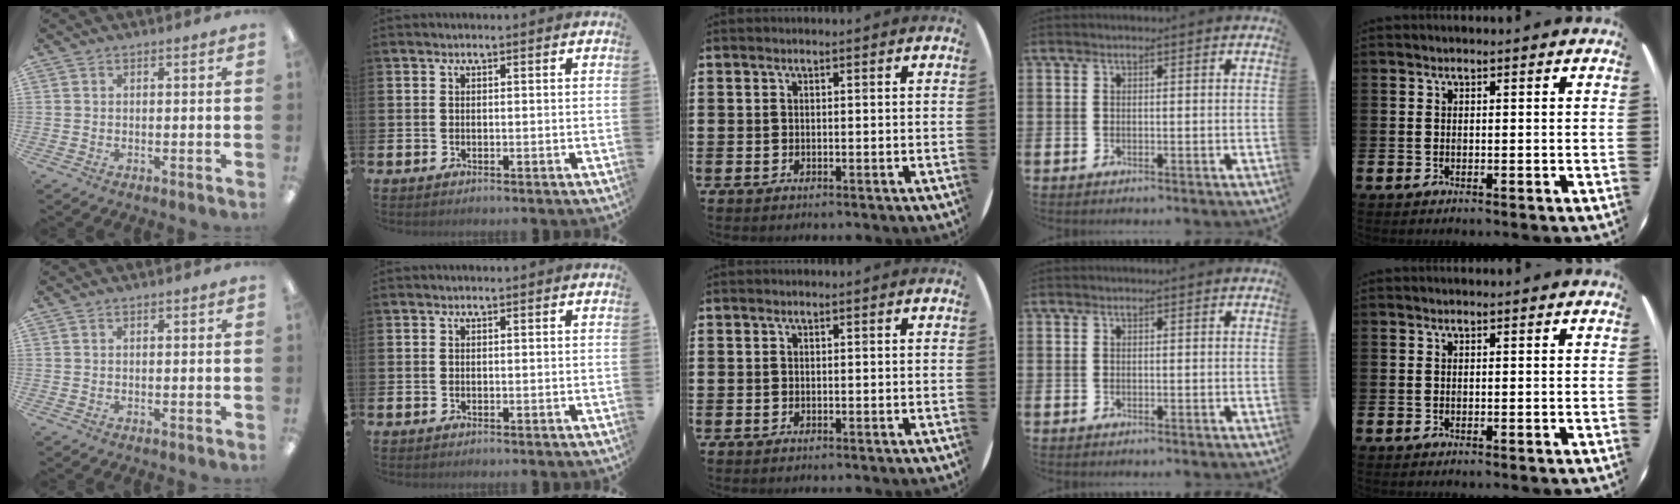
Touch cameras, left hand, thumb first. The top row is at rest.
{}